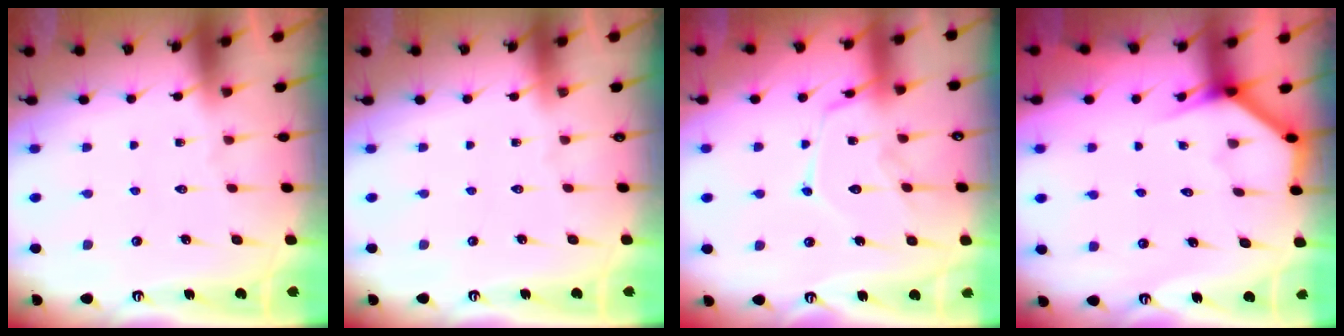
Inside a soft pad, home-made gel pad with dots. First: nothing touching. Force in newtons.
{"total": 0.0}
{"total": 12.1, "press": 12.1, "slide": 0.8}
{"total": 3.7, "press": 3.7, "slide": 0.3}